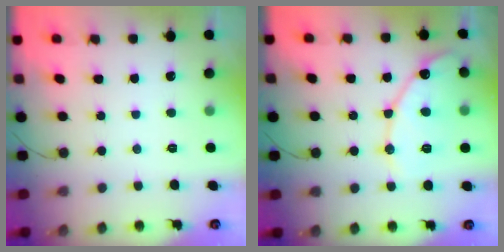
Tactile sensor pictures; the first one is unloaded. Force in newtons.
{"total": 13.3, "press": 13.3, "slide": 1.0}